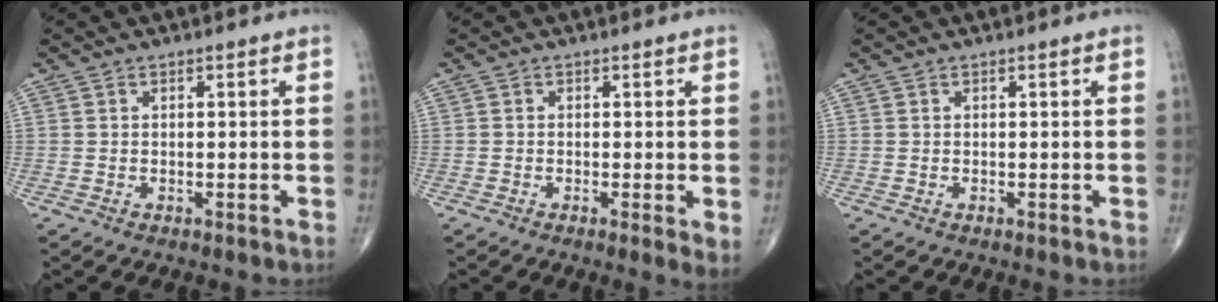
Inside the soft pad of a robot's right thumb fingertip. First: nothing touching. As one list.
[{"total": 3.7, "force": [-0.7, 0.7, 3.5], "torque": [-0.060, -0.013, -0.016]}, {"total": 0.0}]